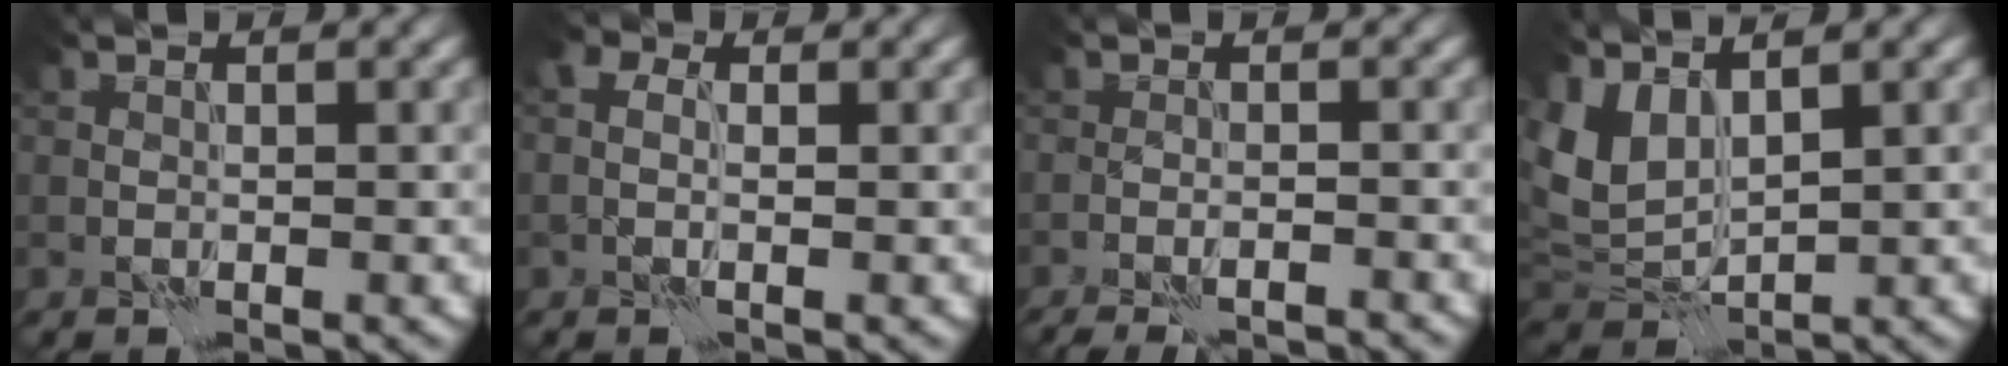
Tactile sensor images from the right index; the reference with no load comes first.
{"total": 2.7, "force": [0.4, 1.8, 1.9], "torque": [-0.027, 0.004, -0.021]}
{"total": 4.9, "force": [-4.3, 0.8, 2.1], "torque": [-0.030, 0.003, -0.059]}
{"total": 4.3, "force": [2.2, 2.2, 3.0], "torque": [-0.075, -0.001, 0.049]}